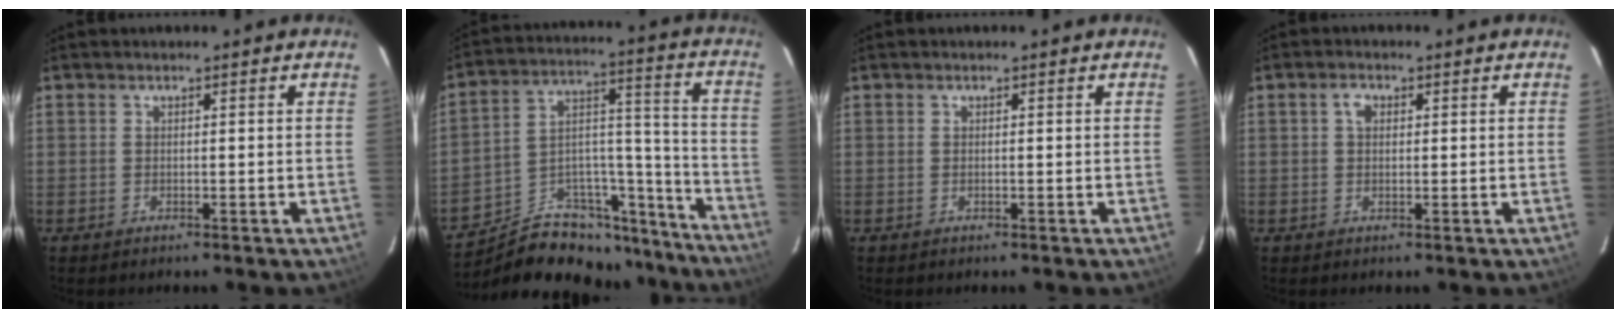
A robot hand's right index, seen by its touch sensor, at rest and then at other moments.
{"total": 23.2, "force": [-19.5, 10.0, 7.6], "torque": [-0.123, 0.075, -0.274]}
{"total": 0.0}
{"total": 2.0, "force": [0.5, 1.4, 1.3], "torque": [-0.024, 0.009, 0.008]}